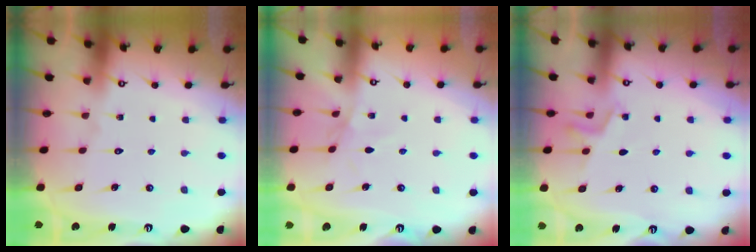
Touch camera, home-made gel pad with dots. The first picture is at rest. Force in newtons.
{"total": 2.2, "press": 2.1, "slide": 0.5}
{"total": 4.4, "press": 4.1, "slide": 1.6}